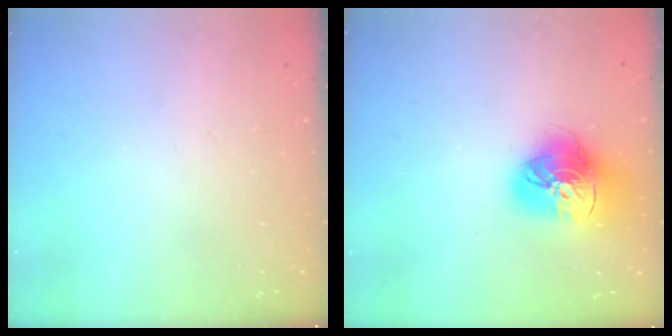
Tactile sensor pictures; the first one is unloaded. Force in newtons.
{"total": 17.7, "press": 17.6, "slide": 1.8}